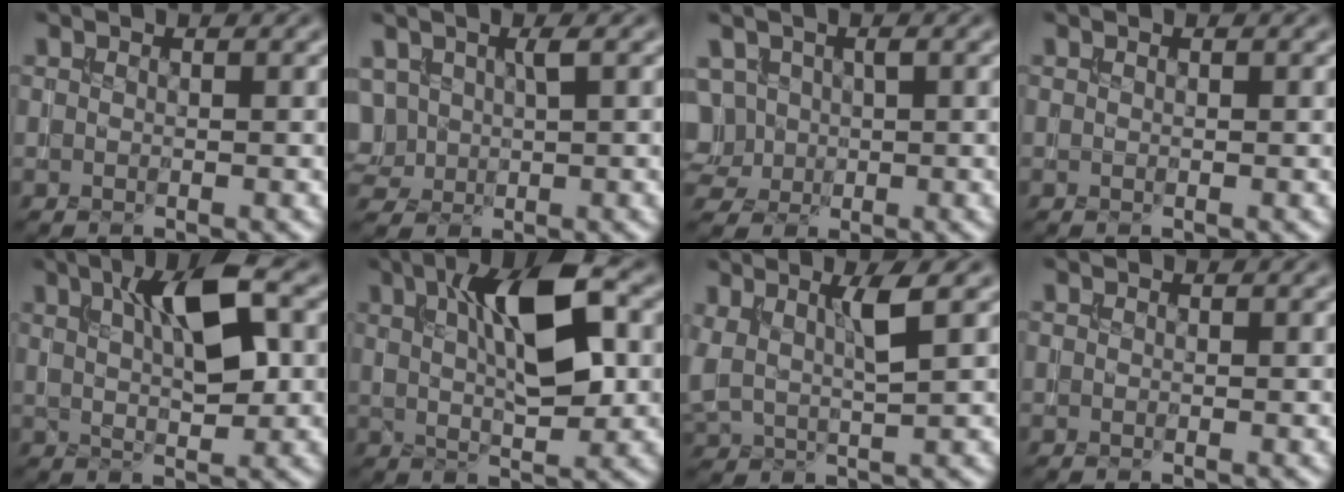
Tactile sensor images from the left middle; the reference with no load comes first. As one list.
[{"total": 3.1, "force": [0.8, 2.0, 2.3], "torque": [-0.057, 0.005, 0.018]}, {"total": 4.0, "force": [0.3, 3.3, 2.3], "torque": [-0.045, 0.012, 0.014]}, {"total": 0.0}, {"total": 6.7, "force": [2.4, 2.1, 6.0], "torque": [-0.101, 0.006, 0.037]}, {"total": 8.7, "force": [2.6, 2.8, 7.8], "torque": [-0.123, 0.010, 0.040]}, {"total": 3.3, "force": [1.5, 0.6, 2.8], "torque": [-0.061, -0.001, 0.030]}, {"total": 0.0}]